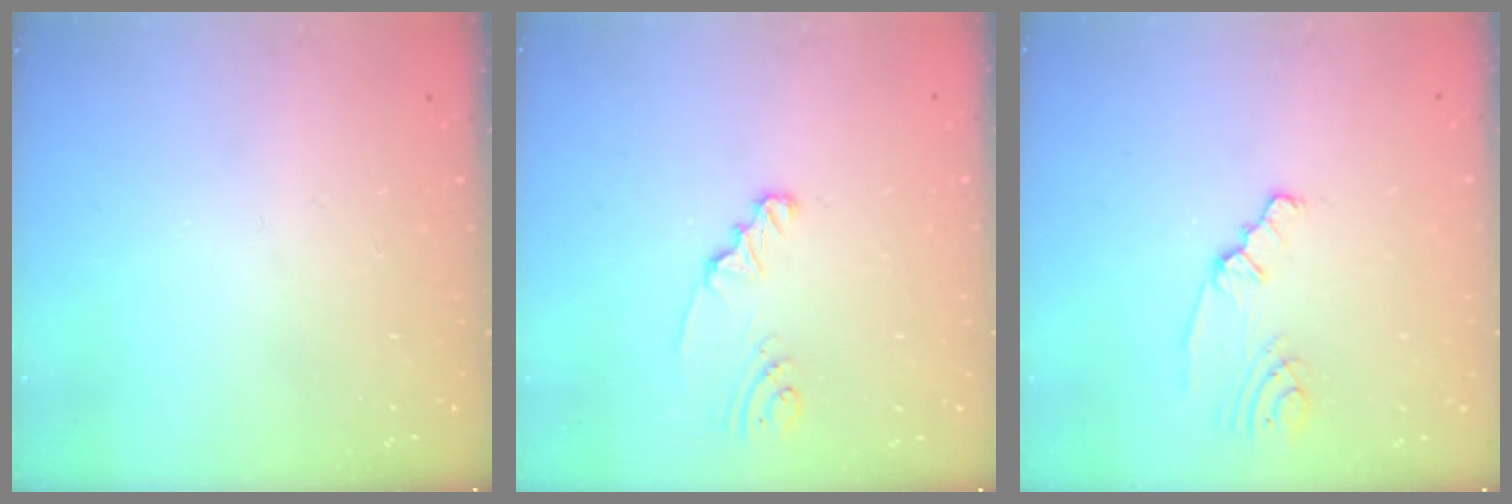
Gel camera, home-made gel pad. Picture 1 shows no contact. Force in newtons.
{"total": 2.3, "press": 2.3, "slide": 0.3}
{"total": 2.2, "press": 2.2, "slide": 0.4}